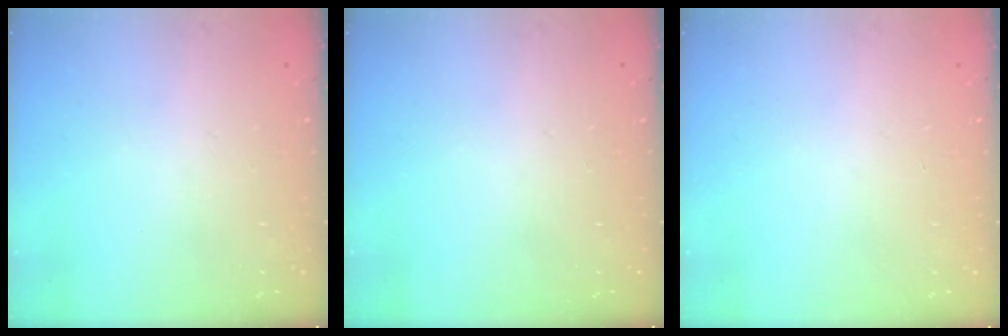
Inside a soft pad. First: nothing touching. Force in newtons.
{"total": 0.0}
{"total": 0.0}